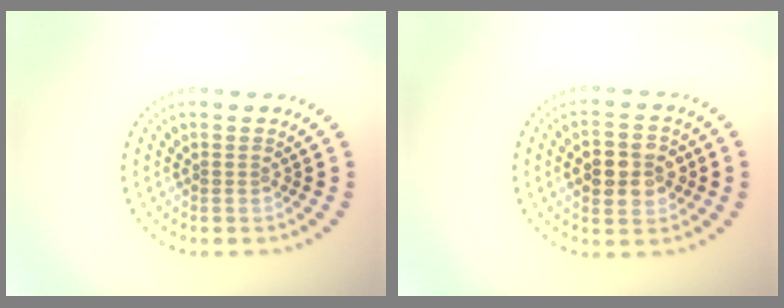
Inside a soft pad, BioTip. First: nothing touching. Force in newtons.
{"total": 4.8, "press": 4.8, "slide": 0.2}